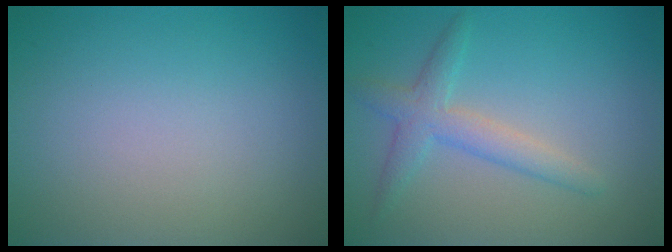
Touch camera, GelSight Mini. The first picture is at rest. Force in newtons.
{"total": 3.0, "press": 3.0, "slide": 0.1}